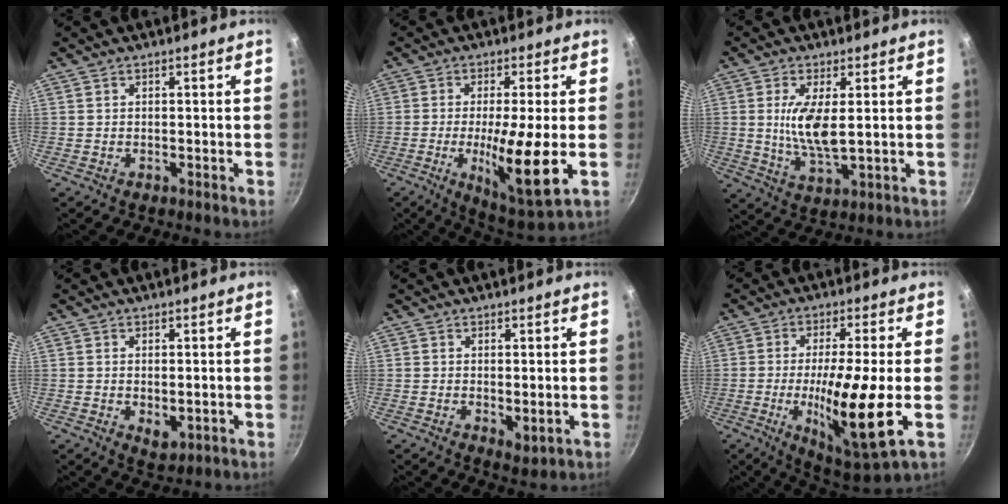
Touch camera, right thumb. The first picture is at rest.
{"total": 13.1, "force": [-2.1, 1.7, 12.8], "torque": [-0.220, -0.018, -0.032]}
{"total": 8.8, "force": [1.2, 3.1, 8.1], "torque": [-0.159, -0.013, 0.028]}
{"total": 3.1, "force": [-0.1, 1.7, 2.6], "torque": [-0.039, -0.012, 0.002]}
{"total": 2.5, "force": [0.4, 1.2, 2.2], "torque": [-0.034, -0.013, 0.007]}
{"total": 15.7, "force": [-2.9, 1.8, 15.4], "torque": [-0.272, -0.012, -0.046]}